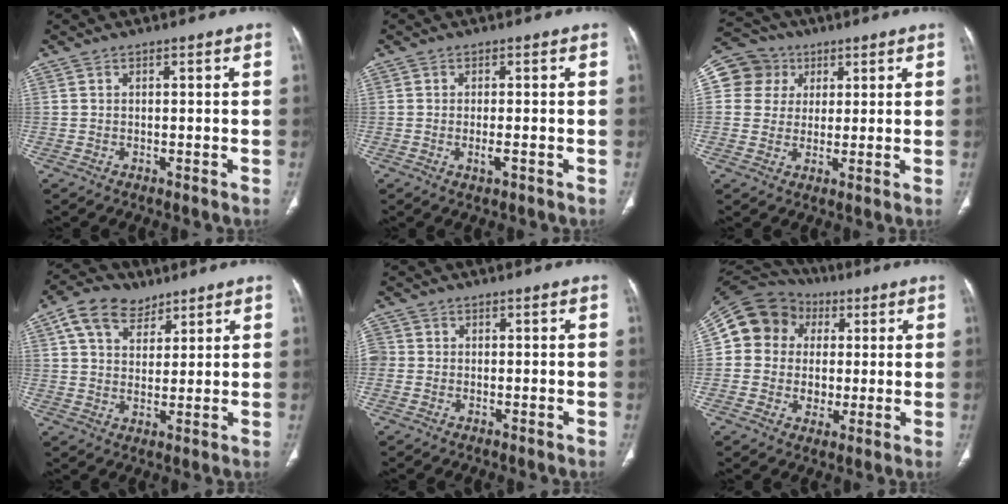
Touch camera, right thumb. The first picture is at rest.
{"total": 1.9, "force": [-0.6, 0.5, 1.7], "torque": [-0.034, -0.004, -0.012]}
{"total": 8.6, "force": [2.6, 8.1, 1.5], "torque": [-0.001, 0.006, 0.040]}
{"total": 9.5, "force": [5.3, 6.2, 4.8], "torque": [-0.067, -0.008, 0.097]}
{"total": 2.8, "force": [-0.2, 2.5, 1.2], "torque": [-0.029, 0.008, -0.005]}
{"total": 15.0, "force": [2.5, 13.4, 6.2], "torque": [-0.088, 0.023, 0.039]}